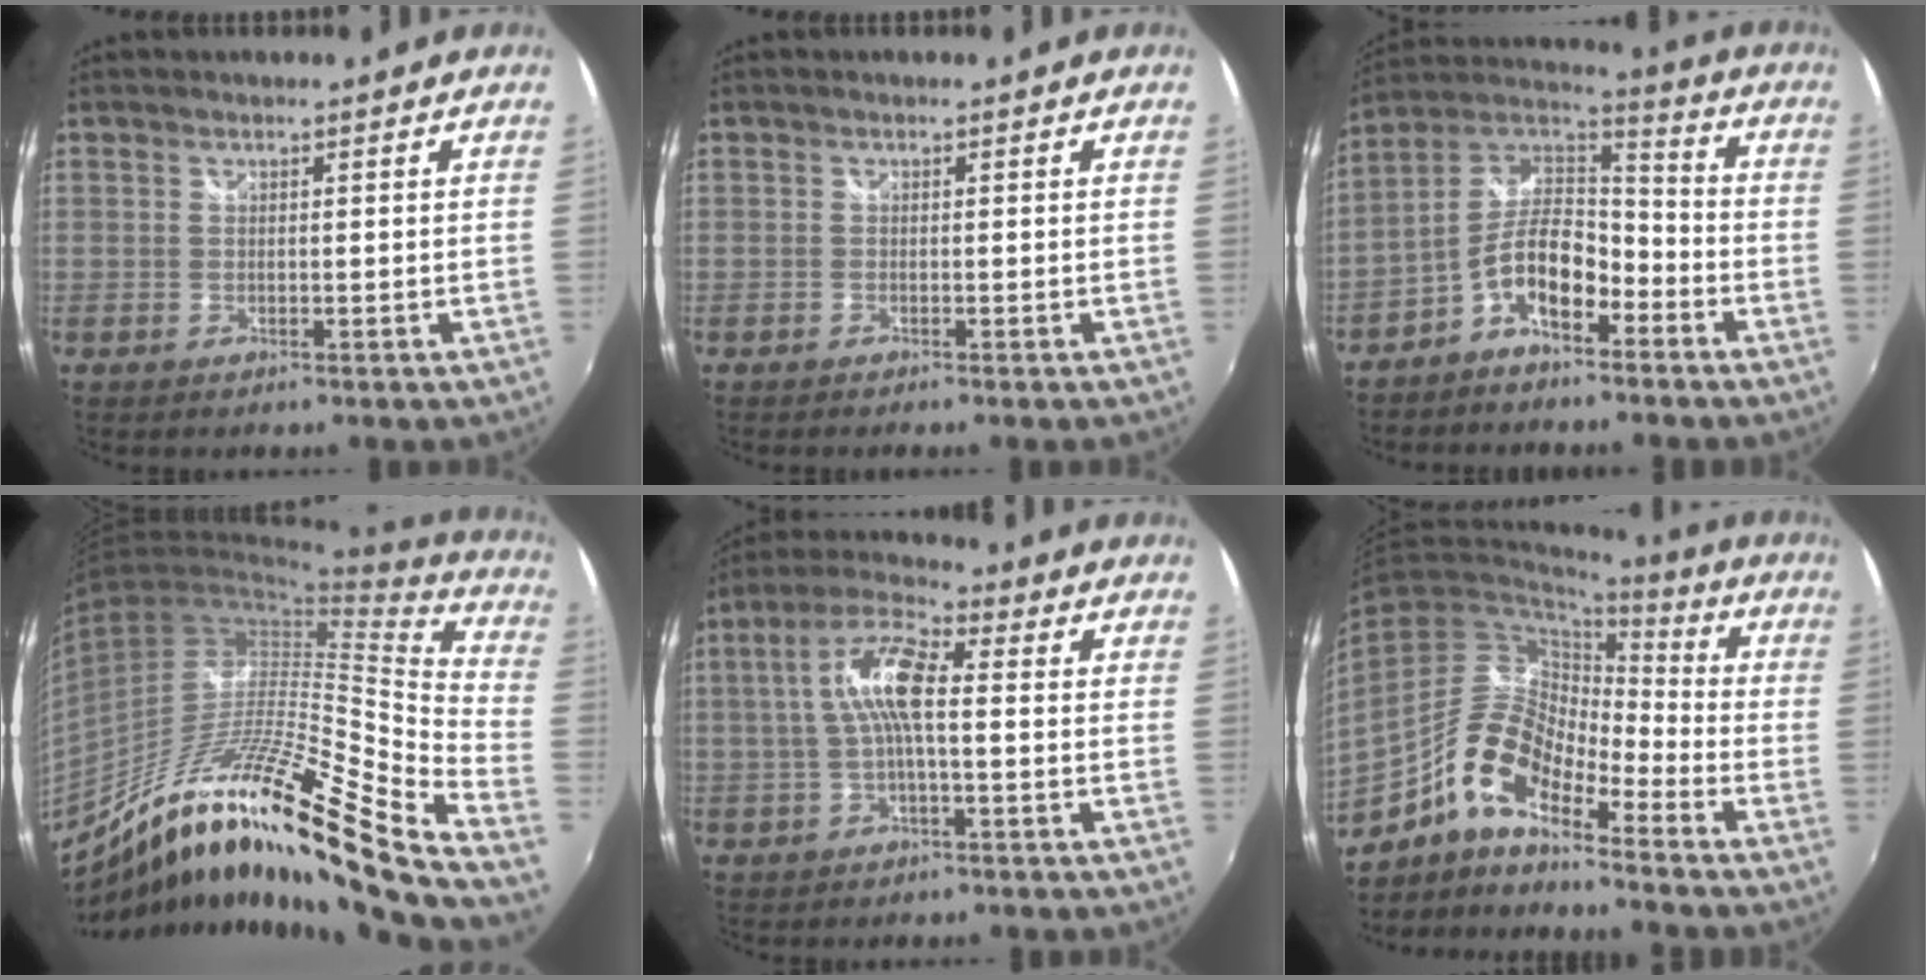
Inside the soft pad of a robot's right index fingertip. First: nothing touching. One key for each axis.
{"total": 0.6, "fx": -0.6, "fy": -0.1, "fz": 0.2, "tx": -0.001, "ty": -0.002, "tz": -0.011}
{"total": 10.9, "fx": -5.5, "fy": 5.1, "fz": 7.9, "tx": -0.164, "ty": 0.016, "tz": -0.102}
{"total": 25.5, "fx": -13.9, "fy": 3.3, "fz": 21.1, "tx": -0.317, "ty": -0.034, "tz": -0.254}
{"total": 8.9, "fx": 0.1, "fy": 2.2, "fz": 8.6, "tx": -0.178, "ty": 0.019, "tz": 0.000}
{"total": 12.1, "fx": -8.1, "fy": 4.1, "fz": 8.0, "tx": -0.148, "ty": 0.015, "tz": -0.161}